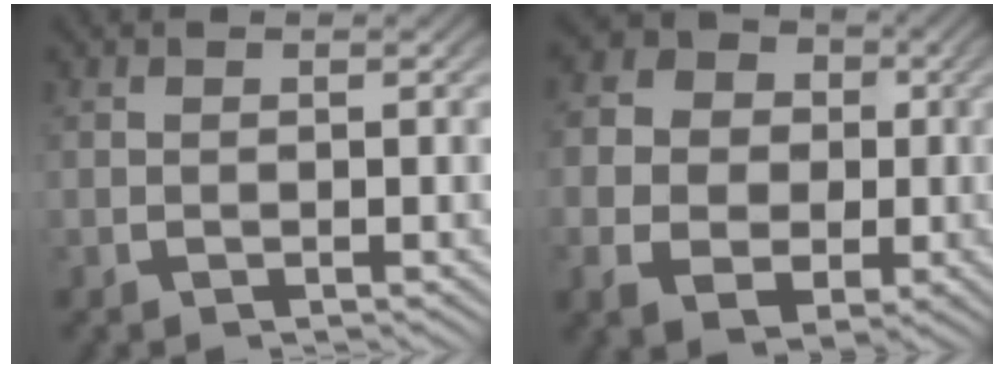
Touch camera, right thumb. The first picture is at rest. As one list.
[{"total": 13.1, "force": [1.1, 10.9, 7.3], "torque": [-0.147, -0.025, 0.017]}]